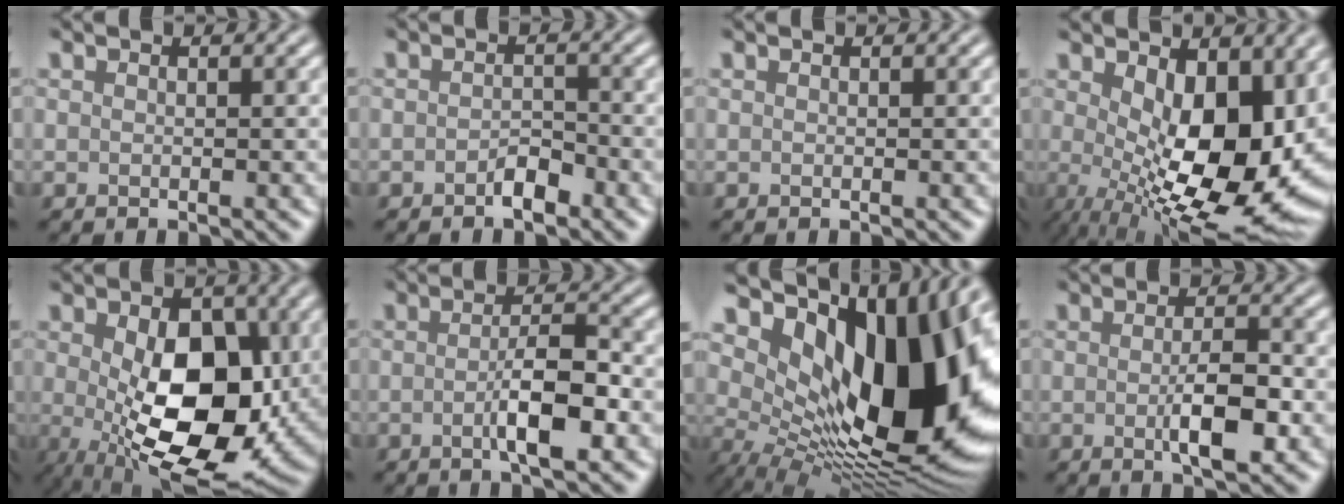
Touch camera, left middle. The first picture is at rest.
{"total": 1.5, "force": [-1.1, 0.7, 0.8], "torque": [-0.015, 0.002, -0.020]}
{"total": 0.0}
{"total": 15.2, "force": [-0.2, 7.2, 13.4], "torque": [-0.172, -0.015, 0.005]}
{"total": 12.3, "force": [-0.5, 6.6, 10.3], "torque": [-0.154, -0.013, -0.005]}
{"total": 4.2, "force": [-1.1, 0.8, 4.0], "torque": [-0.068, 0.004, -0.022]}
{"total": 16.1, "force": [4.4, 8.3, 13.0], "torque": [-0.185, -0.012, 0.081]}
{"total": 3.8, "force": [-0.8, 0.9, 3.6], "torque": [-0.062, -0.004, -0.013]}